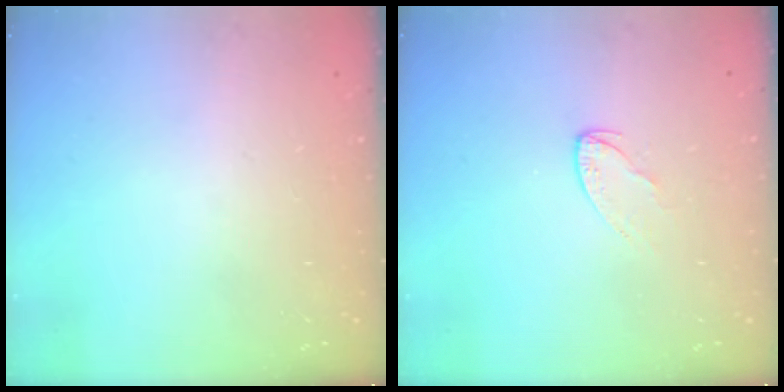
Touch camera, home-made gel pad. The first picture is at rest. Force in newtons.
{"total": 4.1, "press": 4.1, "slide": 0.5}